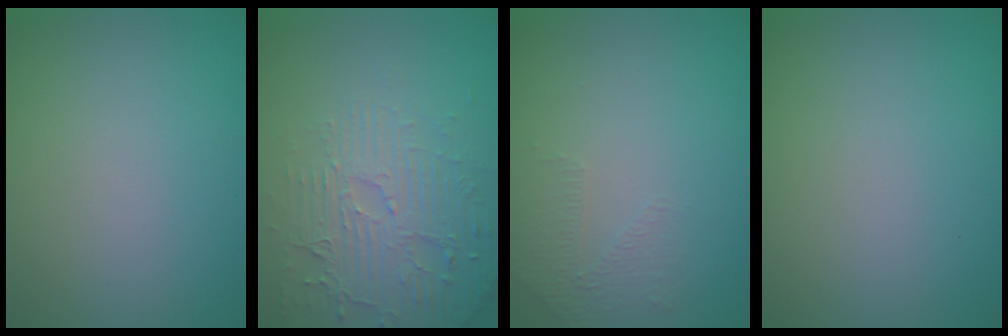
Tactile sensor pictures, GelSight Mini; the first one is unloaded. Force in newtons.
{"total": 5.9, "press": 3.7, "slide": 4.5}
{"total": 1.1, "press": 0.6, "slide": 1.0}
{"total": 0.0}